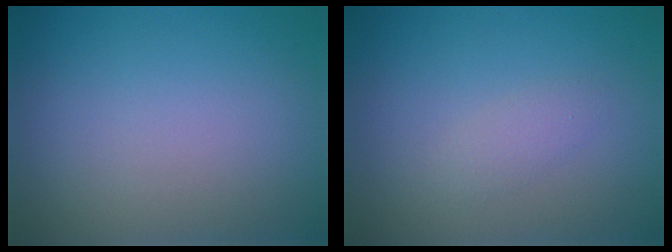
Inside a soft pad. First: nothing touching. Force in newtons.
{"total": 1.2, "press": 1.2, "slide": 0.1}